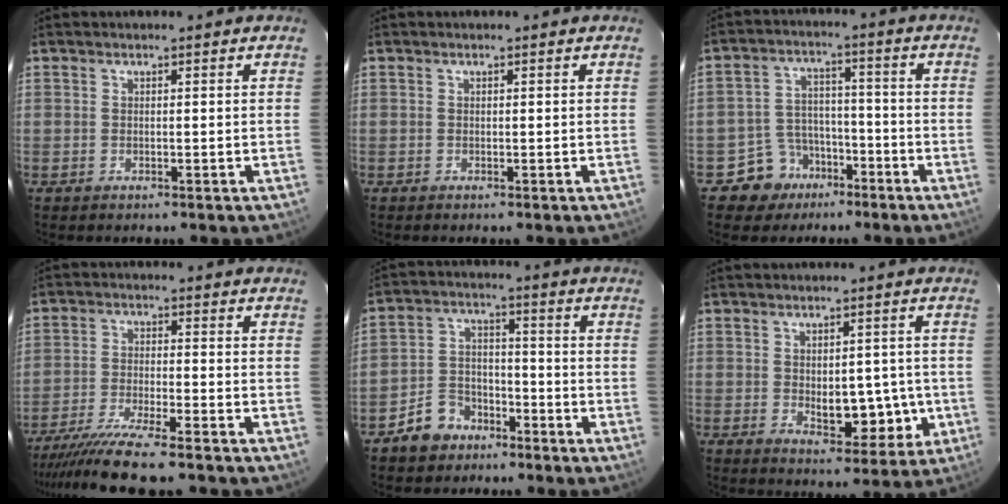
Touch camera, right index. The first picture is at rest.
{"total": 0.0}
{"total": 7.3, "force": [-4.2, 5.9, 0.8], "torque": [-0.008, 0.015, -0.063]}
{"total": 11.4, "force": [-9.6, -0.5, 6.0], "torque": [-0.095, -0.031, -0.159]}
{"total": 7.2, "force": [-4.9, 4.9, 1.9], "torque": [-0.043, 0.015, -0.086]}
{"total": 8.0, "force": [-1.0, 4.5, 6.6], "torque": [-0.073, 0.005, 0.001]}